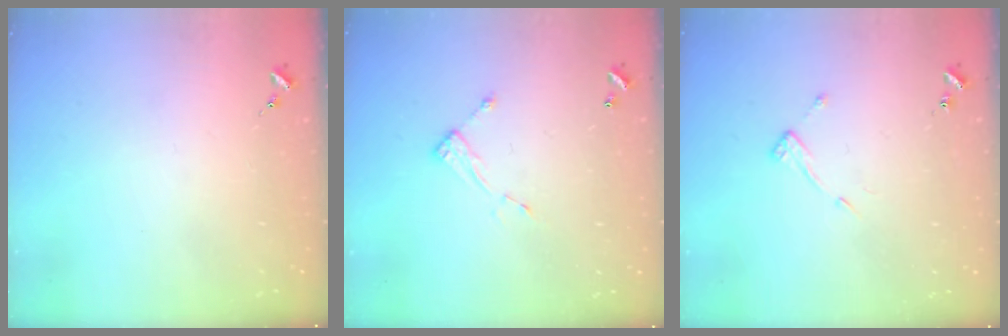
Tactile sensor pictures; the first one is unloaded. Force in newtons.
{"total": 6.1, "press": 6.1, "slide": 0.2}
{"total": 7.5, "press": 7.5, "slide": 0.5}